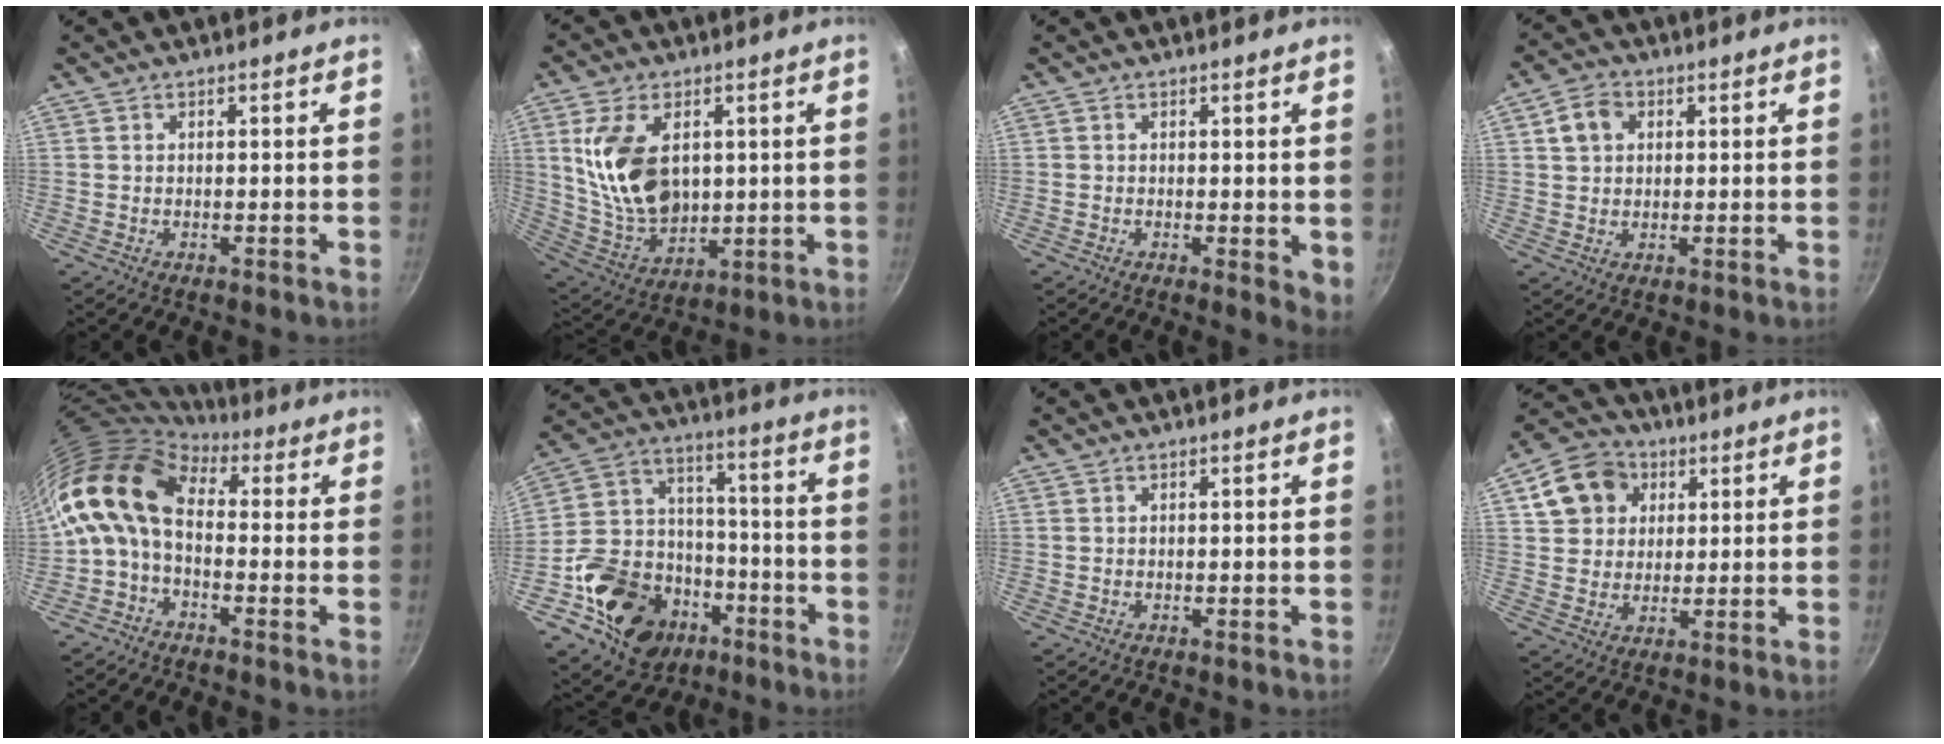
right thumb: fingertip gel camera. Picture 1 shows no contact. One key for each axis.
{"total": 15.9, "fx": 3.2, "fy": 10.2, "fz": 11.8, "tx": -0.200, "ty": -0.026, "tz": 0.075}
{"total": 3.3, "fx": 0.2, "fy": 1.3, "fz": 3.0, "tx": -0.034, "ty": -0.010, "tz": 0.002}
{"total": 5.3, "fx": 1.6, "fy": 4.2, "fz": 2.8, "tx": -0.036, "ty": 0.006, "tz": 0.023}
{"total": 11.3, "fx": 0.6, "fy": 7.2, "fz": 8.8, "tx": -0.158, "ty": 0.025, "tz": -0.010}
{"total": 21.8, "fx": -10.1, "fy": 16.4, "fz": 10.4, "tx": -0.150, "ty": 0.075, "tz": -0.156}
{"total": 0.0}
{"total": 11.1, "fx": 4.0, "fy": 9.3, "fz": 4.6, "tx": -0.058, "ty": 0.010, "tz": 0.062}